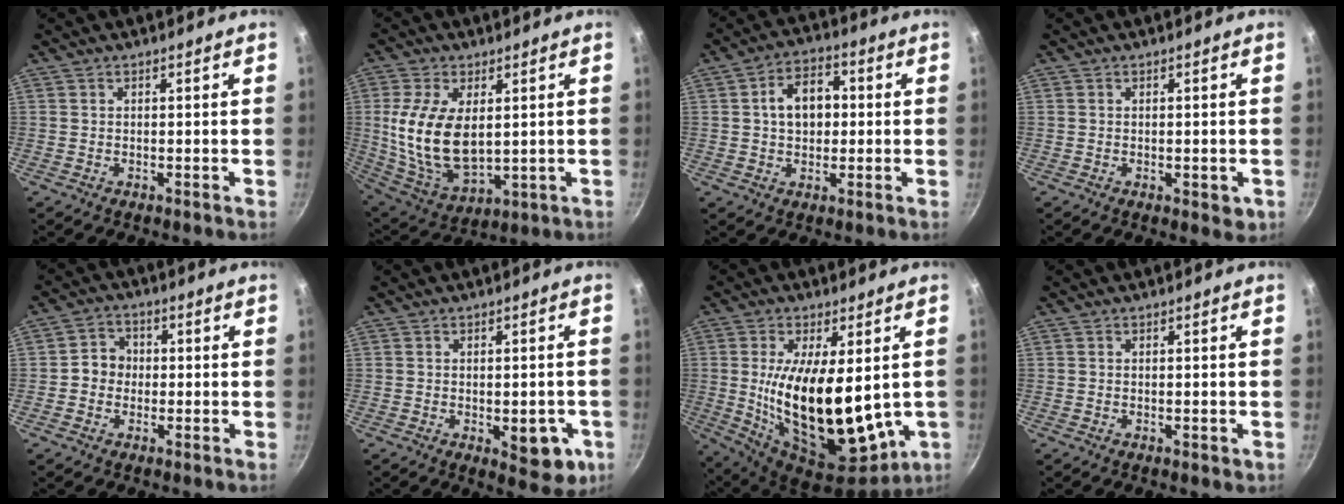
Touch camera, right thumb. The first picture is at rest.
{"total": 16.4, "force": [2.0, 9.1, 13.4], "torque": [-0.254, -0.023, 0.055]}
{"total": 8.8, "force": [0.8, 6.2, 6.2], "torque": [-0.068, 0.018, 0.006]}
{"total": 3.8, "force": [-1.0, 1.8, 3.2], "torque": [-0.041, -0.008, -0.011]}
{"total": 4.8, "force": [-0.4, 4.3, 2.0], "torque": [-0.002, 0.014, -0.016]}
{"total": 8.9, "force": [-2.4, 4.2, 7.4], "torque": [-0.065, 0.003, -0.024]}
{"total": 23.6, "force": [0.4, 10.7, 21.0], "torque": [-0.357, -0.027, 0.031]}
{"total": 1.2, "force": [-0.3, 0.5, 1.0], "torque": [-0.015, 0.001, -0.004]}